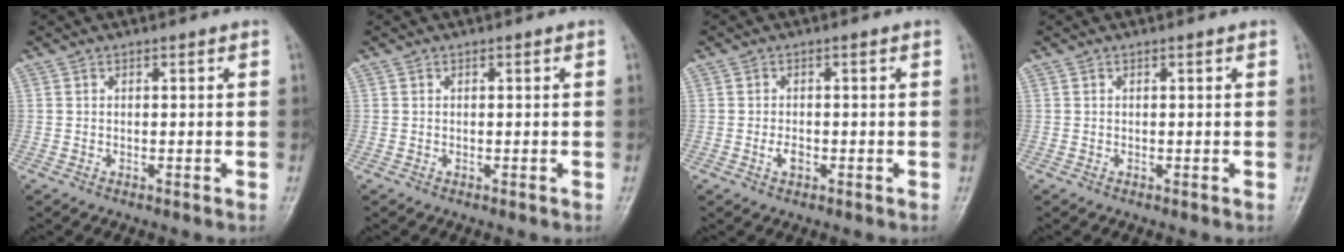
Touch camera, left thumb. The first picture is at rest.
{"total": 0.0}
{"total": 1.9, "force": [-0.6, 1.1, 1.4], "torque": [-0.024, 0.001, -0.012]}
{"total": 0.0}